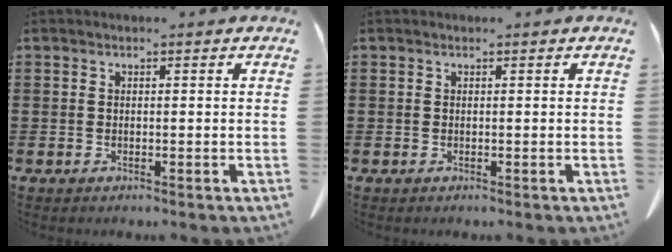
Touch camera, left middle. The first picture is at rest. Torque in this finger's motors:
{"motor_torque": [0.01, 0.05, -0.02, -0.01]}